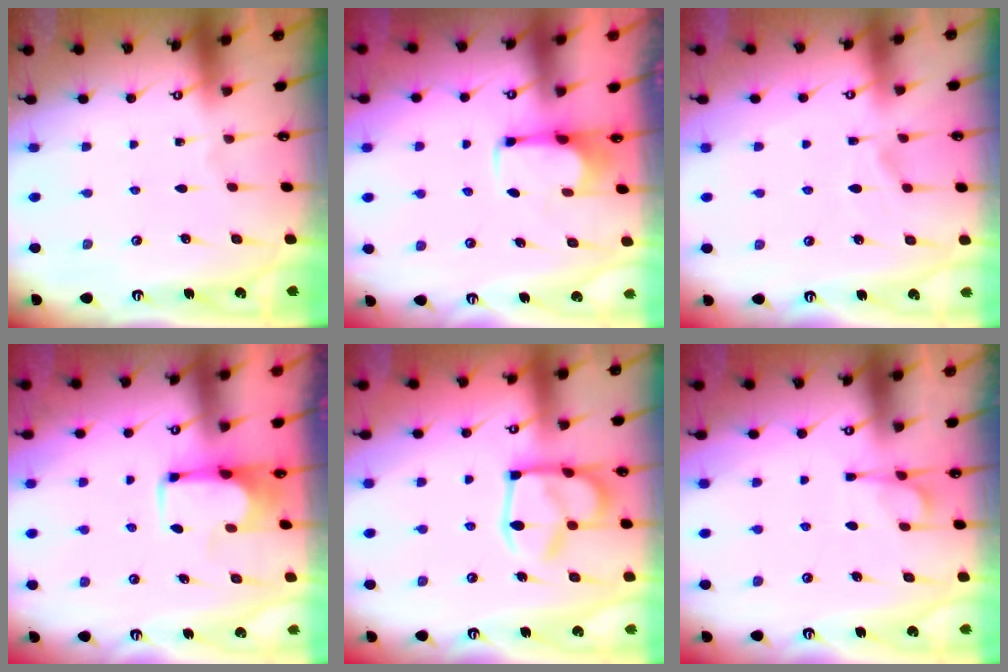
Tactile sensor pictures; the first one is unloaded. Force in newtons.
{"total": 2.5, "press": 2.3, "slide": 0.9}
{"total": 1.7, "press": 1.1, "slide": 1.2}
{"total": 3.3, "press": 3.2, "slide": 0.5}
{"total": 11.6, "press": 11.5, "slide": 1.4}
{"total": 1.1, "press": 0.0, "slide": 1.1}